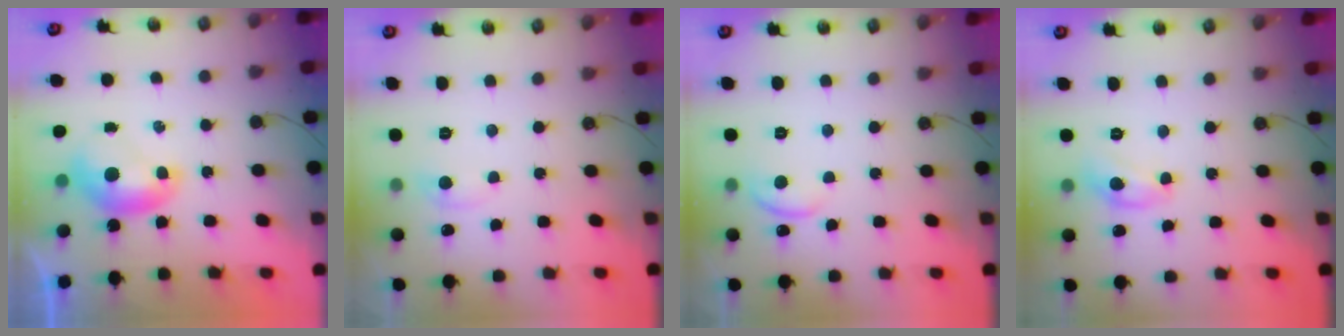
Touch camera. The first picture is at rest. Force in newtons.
{"total": 0.8, "press": 0.3, "slide": 0.7}
{"total": 2.1, "press": 2.0, "slide": 0.5}
{"total": 6.4, "press": 6.4, "slide": 0.3}